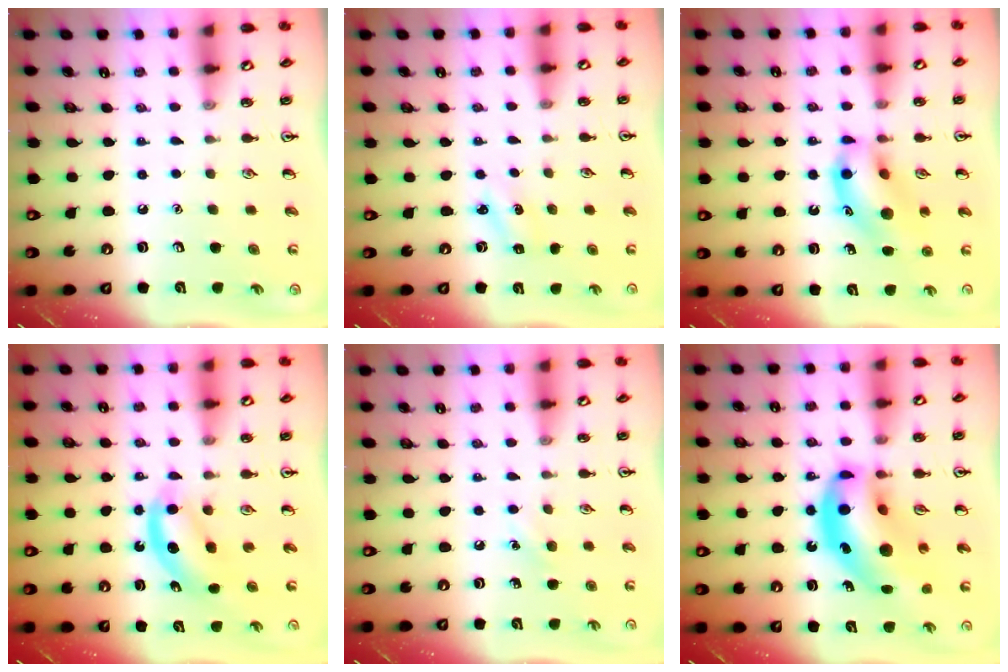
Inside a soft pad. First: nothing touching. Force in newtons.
{"total": 1.8, "press": 1.7, "slide": 0.7}
{"total": 13.9, "press": 13.7, "slide": 2.6}
{"total": 5.0, "press": 4.9, "slide": 0.7}
{"total": 5.8, "press": 5.5, "slide": 1.9}
{"total": 19.1, "press": 18.3, "slide": 5.6}